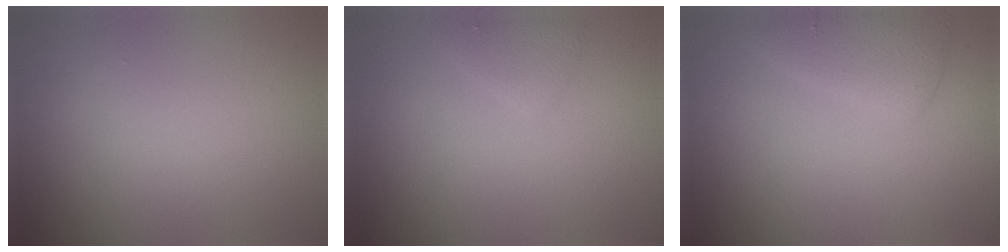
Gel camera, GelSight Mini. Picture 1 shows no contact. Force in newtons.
{"total": 1.3, "press": 1.3, "slide": 0.1}
{"total": 2.6, "press": 2.6, "slide": 0.2}